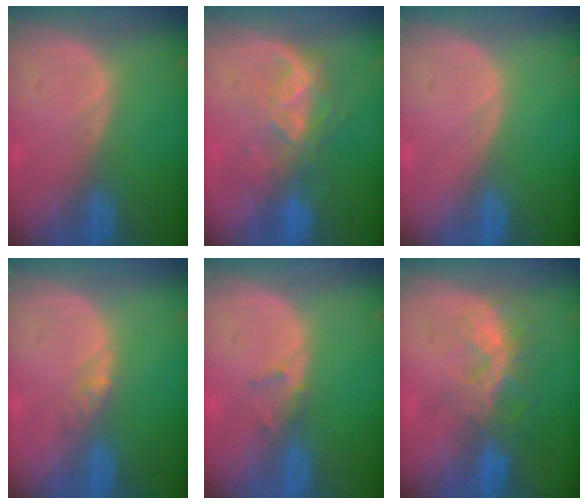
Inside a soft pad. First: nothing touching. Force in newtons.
{"total": 6.7, "press": 6.0, "slide": 2.9}
{"total": 0.0}
{"total": 2.2, "press": 1.7, "slide": 1.3}
{"total": 1.3, "press": 1.1, "slide": 0.8}
{"total": 6.6, "press": 5.9, "slide": 3.1}